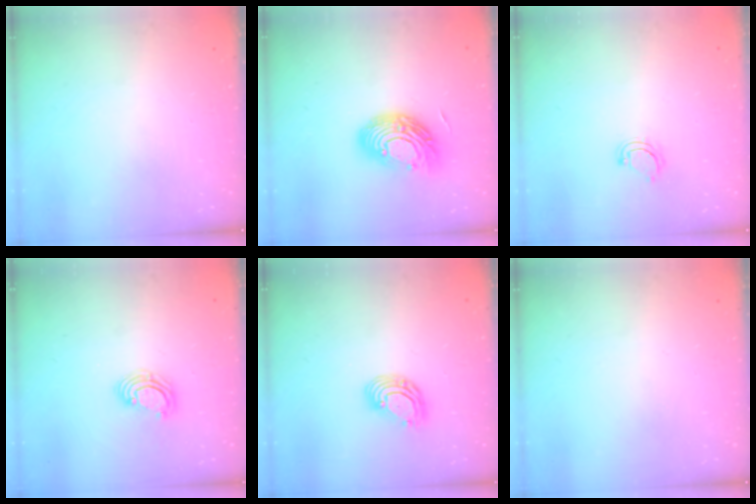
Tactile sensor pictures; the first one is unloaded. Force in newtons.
{"total": 14.5, "press": 14.5, "slide": 1.0}
{"total": 4.2, "press": 4.2, "slide": 0.4}
{"total": 4.0, "press": 3.9, "slide": 0.2}
{"total": 7.3, "press": 7.2, "slide": 1.3}
{"total": 0.0}